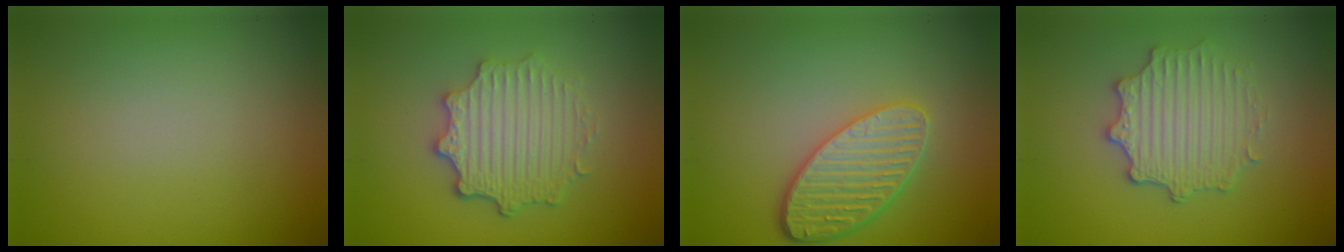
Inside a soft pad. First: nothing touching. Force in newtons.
{"total": 4.9, "press": 3.8, "slide": 3.0}
{"total": 4.7, "press": 3.9, "slide": 2.6}
{"total": 4.2, "press": 3.5, "slide": 2.3}